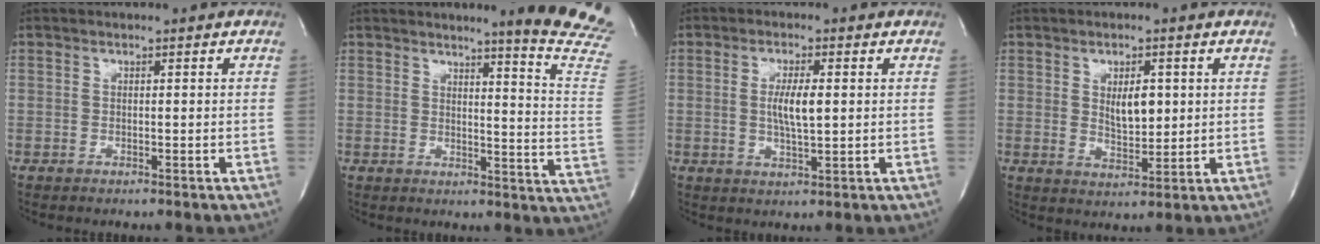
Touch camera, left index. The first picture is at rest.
{"total": 13.3, "force": [11.7, -2.1, 6.1], "torque": [-0.077, -0.120, 0.117]}
{"total": 5.0, "force": [0.5, 1.0, 4.9], "torque": [-0.093, 0.000, 0.009]}
{"total": 5.0, "force": [1.3, 2.2, 4.3], "torque": [-0.074, -0.003, 0.027]}